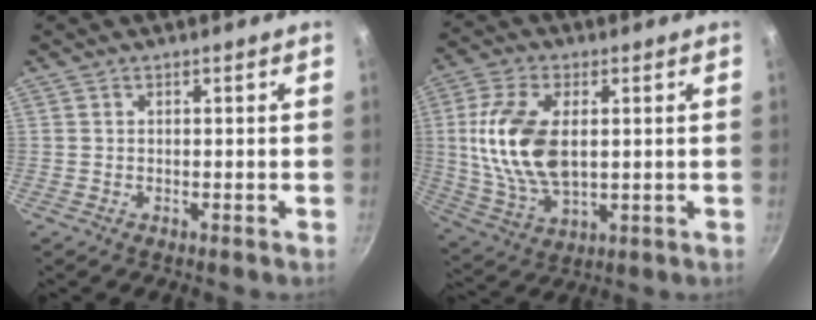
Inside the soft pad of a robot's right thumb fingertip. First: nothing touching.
{"total": 15.2, "force": [1.8, 8.5, 12.5], "torque": [-0.236, -0.005, 0.040]}